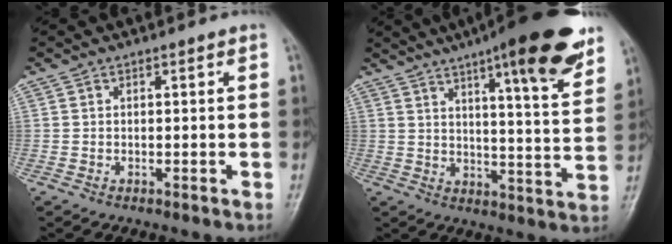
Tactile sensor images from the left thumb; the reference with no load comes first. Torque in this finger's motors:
{"motor_torque": [1.11, 0.73, 1.60, -1.17, 0.15]}